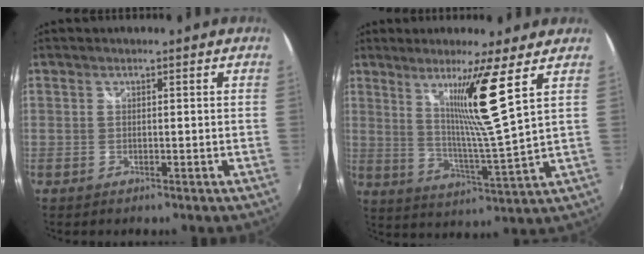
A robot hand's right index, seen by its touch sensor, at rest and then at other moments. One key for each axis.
{"total": 10.7, "fx": 5.3, "fy": -2.4, "fz": 8.9, "tx": -0.145, "ty": -0.012, "tz": 0.095}